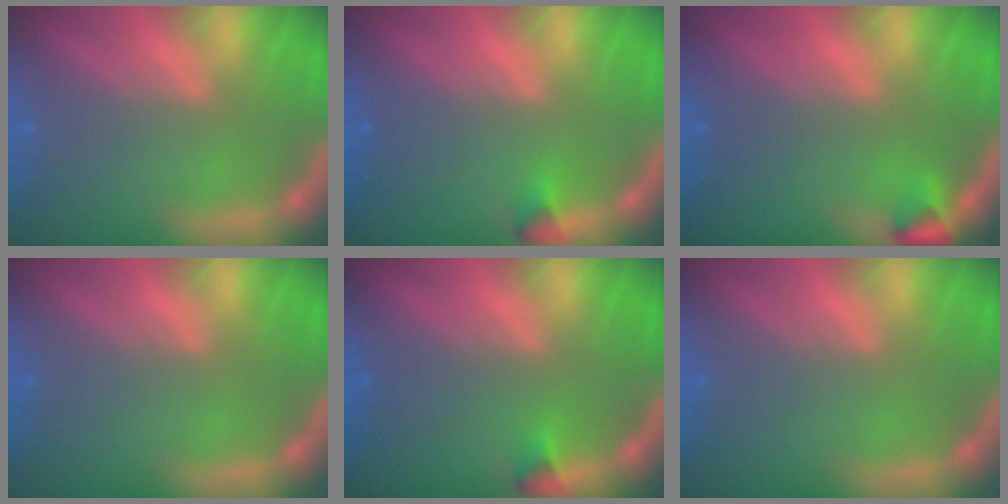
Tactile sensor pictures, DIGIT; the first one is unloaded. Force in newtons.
{"total": 0.9}
{"total": 1.5}
{"total": 0.0}
{"total": 0.9}
{"total": 0.0}